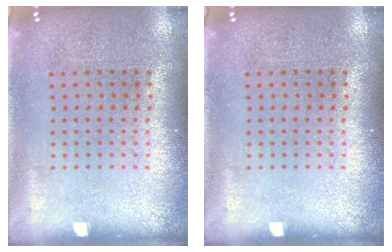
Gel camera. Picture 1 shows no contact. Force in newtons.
{"total": 0.0}